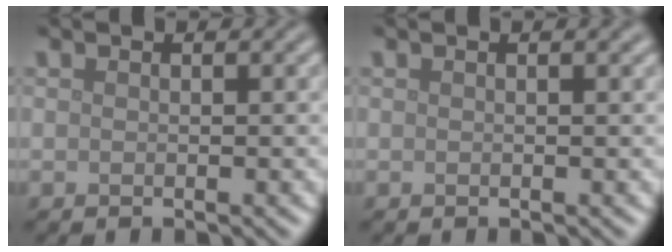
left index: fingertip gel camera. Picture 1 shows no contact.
{"total": 0.8, "force": [0.3, 0.2, 0.7], "torque": [-0.008, 0.006, 0.004]}